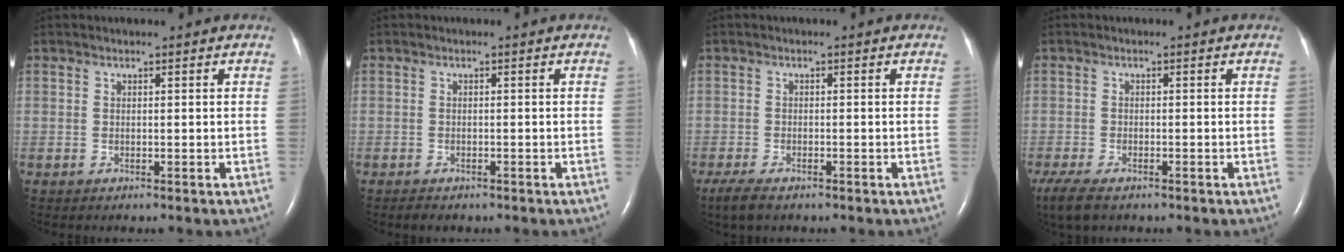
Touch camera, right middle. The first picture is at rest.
{"total": 1.6, "force": [-1.2, 0.7, 0.6], "torque": [-0.012, -0.002, -0.015]}
{"total": 4.0, "force": [-2.9, 1.3, 2.4], "torque": [-0.053, -0.011, -0.045]}
{"total": 7.3, "force": [-5.3, 2.8, 4.3], "torque": [-0.085, -0.018, -0.089]}